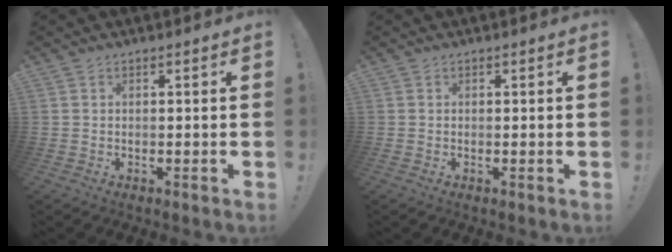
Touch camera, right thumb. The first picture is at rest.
{"total": 0.0}